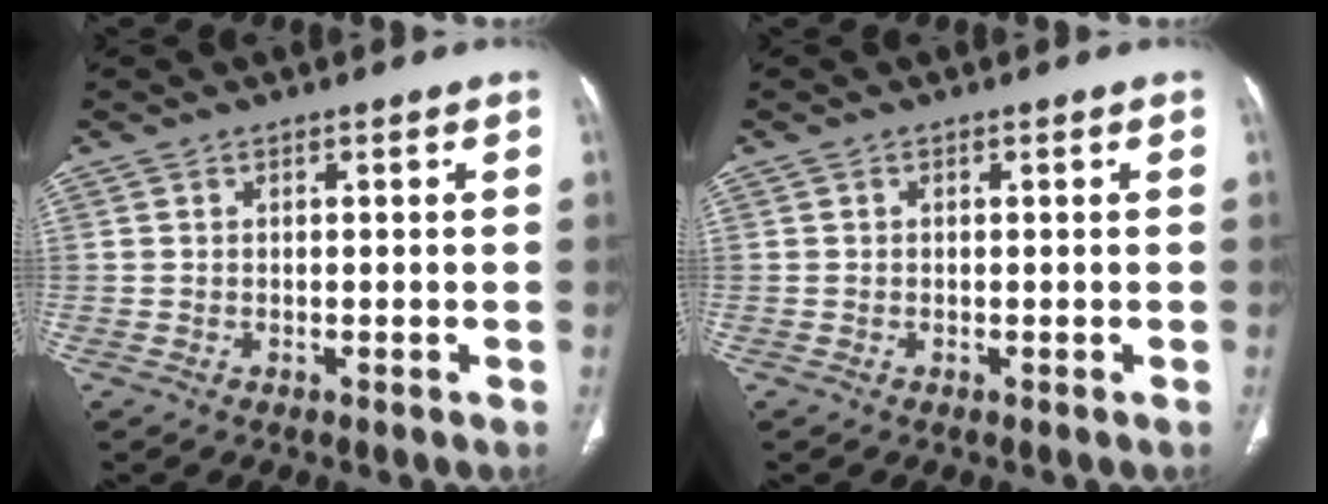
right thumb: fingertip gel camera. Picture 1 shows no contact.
{"total": 0.0}